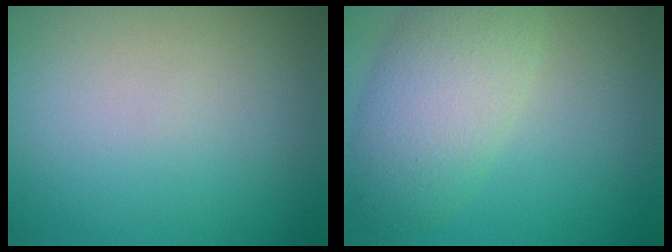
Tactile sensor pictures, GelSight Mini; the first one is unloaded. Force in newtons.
{"total": 5.9, "press": 5.8, "slide": 0.4}